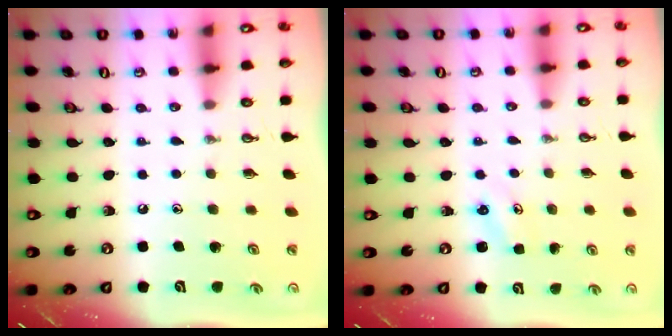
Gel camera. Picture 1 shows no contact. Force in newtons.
{"total": 2.5, "press": 2.5, "slide": 0.3}